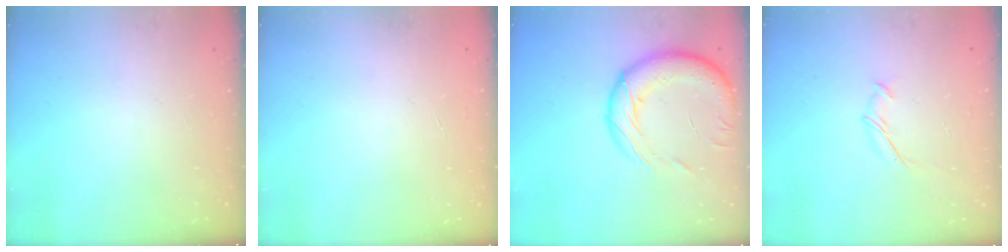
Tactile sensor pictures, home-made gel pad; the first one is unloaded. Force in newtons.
{"total": 0.0}
{"total": 19.1, "press": 18.6, "slide": 4.3}
{"total": 5.5, "press": 5.5, "slide": 0.8}